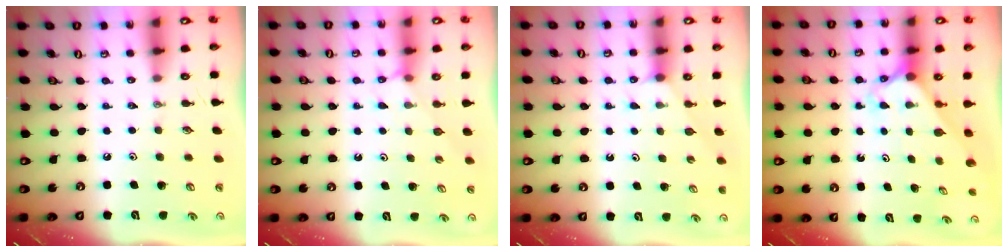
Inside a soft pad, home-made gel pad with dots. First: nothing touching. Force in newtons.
{"total": 3.3, "press": 3.3, "slide": 0.4}
{"total": 2.4, "press": 2.4, "slide": 0.4}
{"total": 2.2, "press": 2.2, "slide": 0.1}